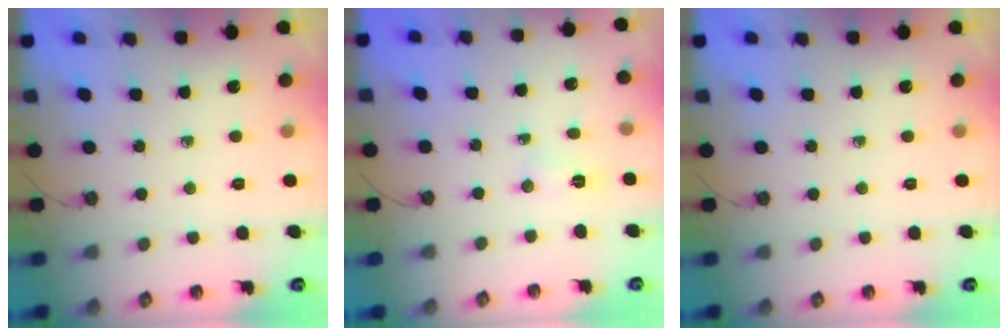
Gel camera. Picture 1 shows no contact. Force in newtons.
{"total": 6.7, "press": 2.3, "slide": 6.3}
{"total": 0.0}